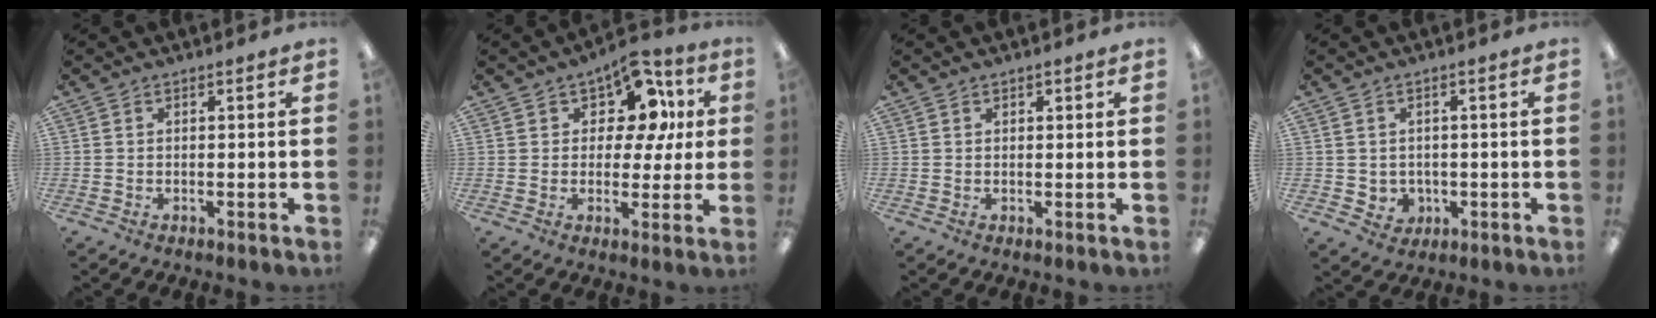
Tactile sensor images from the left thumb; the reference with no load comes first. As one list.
[{"total": 12.1, "force": [6.1, 7.8, 7.0], "torque": [-0.104, -0.024, 0.109]}, {"total": 1.0, "force": [0.9, 0.6, 0.2], "torque": [-0.005, 0.001, 0.016]}, {"total": 3.0, "force": [0.8, 2.8, 0.5], "torque": [-0.008, -0.005, 0.015]}]